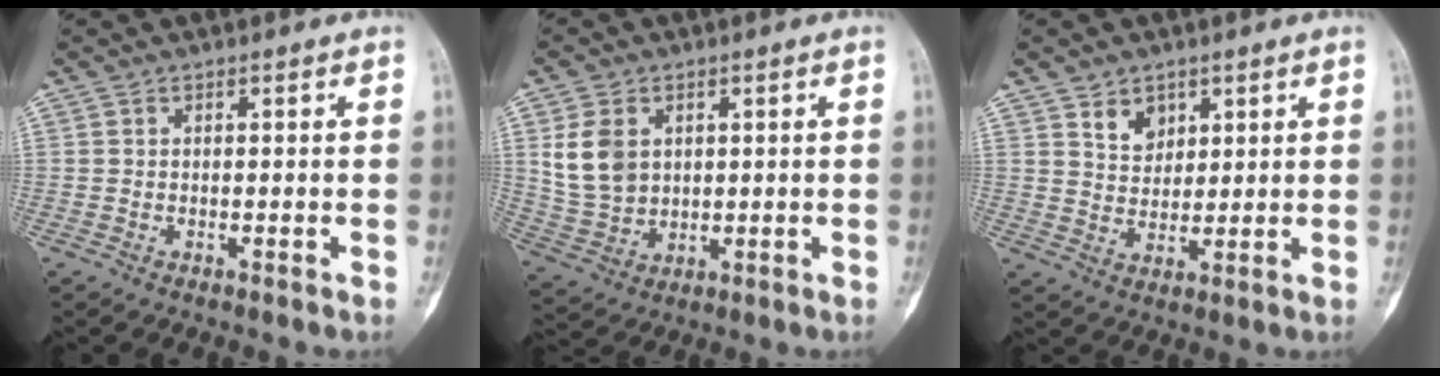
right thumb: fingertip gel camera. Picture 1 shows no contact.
{"total": 9.1, "force": [2.6, 6.8, 5.4], "torque": [-0.094, -0.008, 0.065]}
{"total": 5.0, "force": [2.9, 3.5, 2.1], "torque": [-0.012, -0.023, 0.058]}